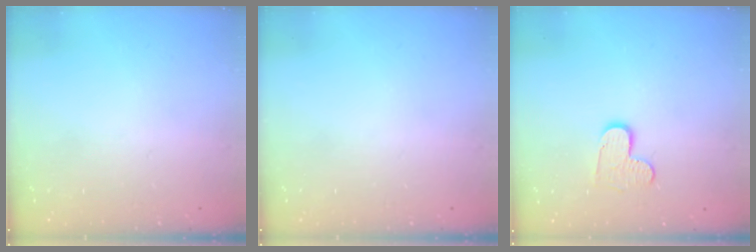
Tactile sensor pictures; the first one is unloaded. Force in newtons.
{"total": 0.0}
{"total": 8.3, "press": 8.3, "slide": 0.5}